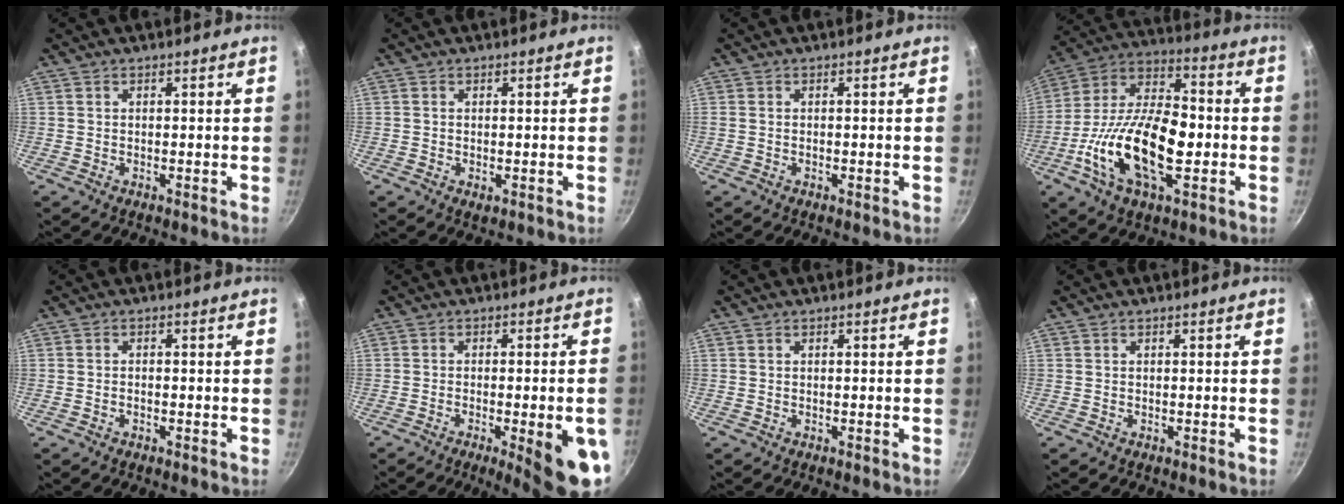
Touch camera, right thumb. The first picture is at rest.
{"total": 1.1, "force": [-0.2, 0.7, 0.9], "torque": [-0.014, -0.003, -0.002]}
{"total": 0.8, "force": [-0.2, 0.4, 0.7], "torque": [-0.013, 0.002, -0.004]}
{"total": 22.1, "force": [-4.5, 11.3, 18.5], "torque": [-0.323, 0.038, -0.092]}
{"total": 0.9, "force": [-0.5, 0.6, 0.6], "torque": [-0.014, 0.006, -0.012]}
{"total": 13.0, "force": [-4.3, 3.0, 11.9], "torque": [-0.126, 0.010, -0.051]}
{"total": 0.0}
{"total": 0.0}